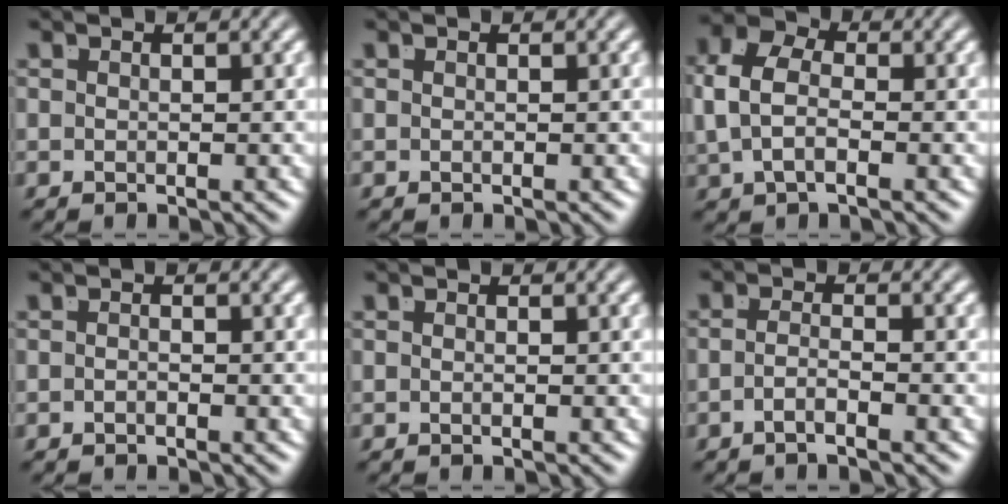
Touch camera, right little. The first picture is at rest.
{"total": 0.0}
{"total": 5.8, "force": [0.6, 4.3, 3.8], "torque": [-0.079, 0.006, 0.000]}
{"total": 0.8, "force": [-0.6, -0.6, 0.1], "torque": [-0.001, -0.003, -0.009]}
{"total": 0.0}
{"total": 2.2, "force": [-1.7, -0.6, 1.3], "torque": [-0.025, -0.013, -0.027]}